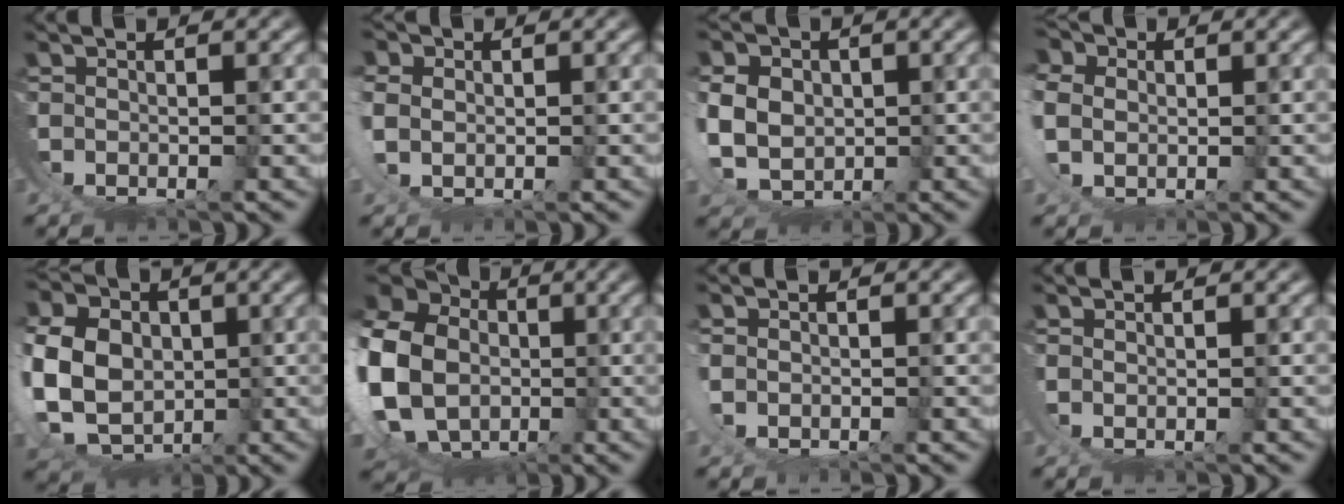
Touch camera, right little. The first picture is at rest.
{"total": 2.0, "force": [1.1, 1.1, 1.3], "torque": [-0.047, -0.010, 0.030]}
{"total": 6.1, "force": [0.2, 4.9, 3.7], "torque": [-0.097, -0.031, 0.021]}
{"total": 3.1, "force": [1.5, 2.0, 1.9], "torque": [-0.059, -0.006, 0.030]}
{"total": 10.0, "force": [-0.6, 7.9, 6.0], "torque": [-0.154, -0.050, 0.008]}
{"total": 16.9, "force": [0.0, 14.1, 9.4], "torque": [-0.218, -0.041, -0.001]}
{"total": 0.8, "force": [0.0, 0.1, 0.8], "torque": [-0.029, -0.010, 0.006]}
{"total": 0.9, "force": [0.7, -0.4, 0.4], "torque": [-0.015, -0.004, 0.017]}